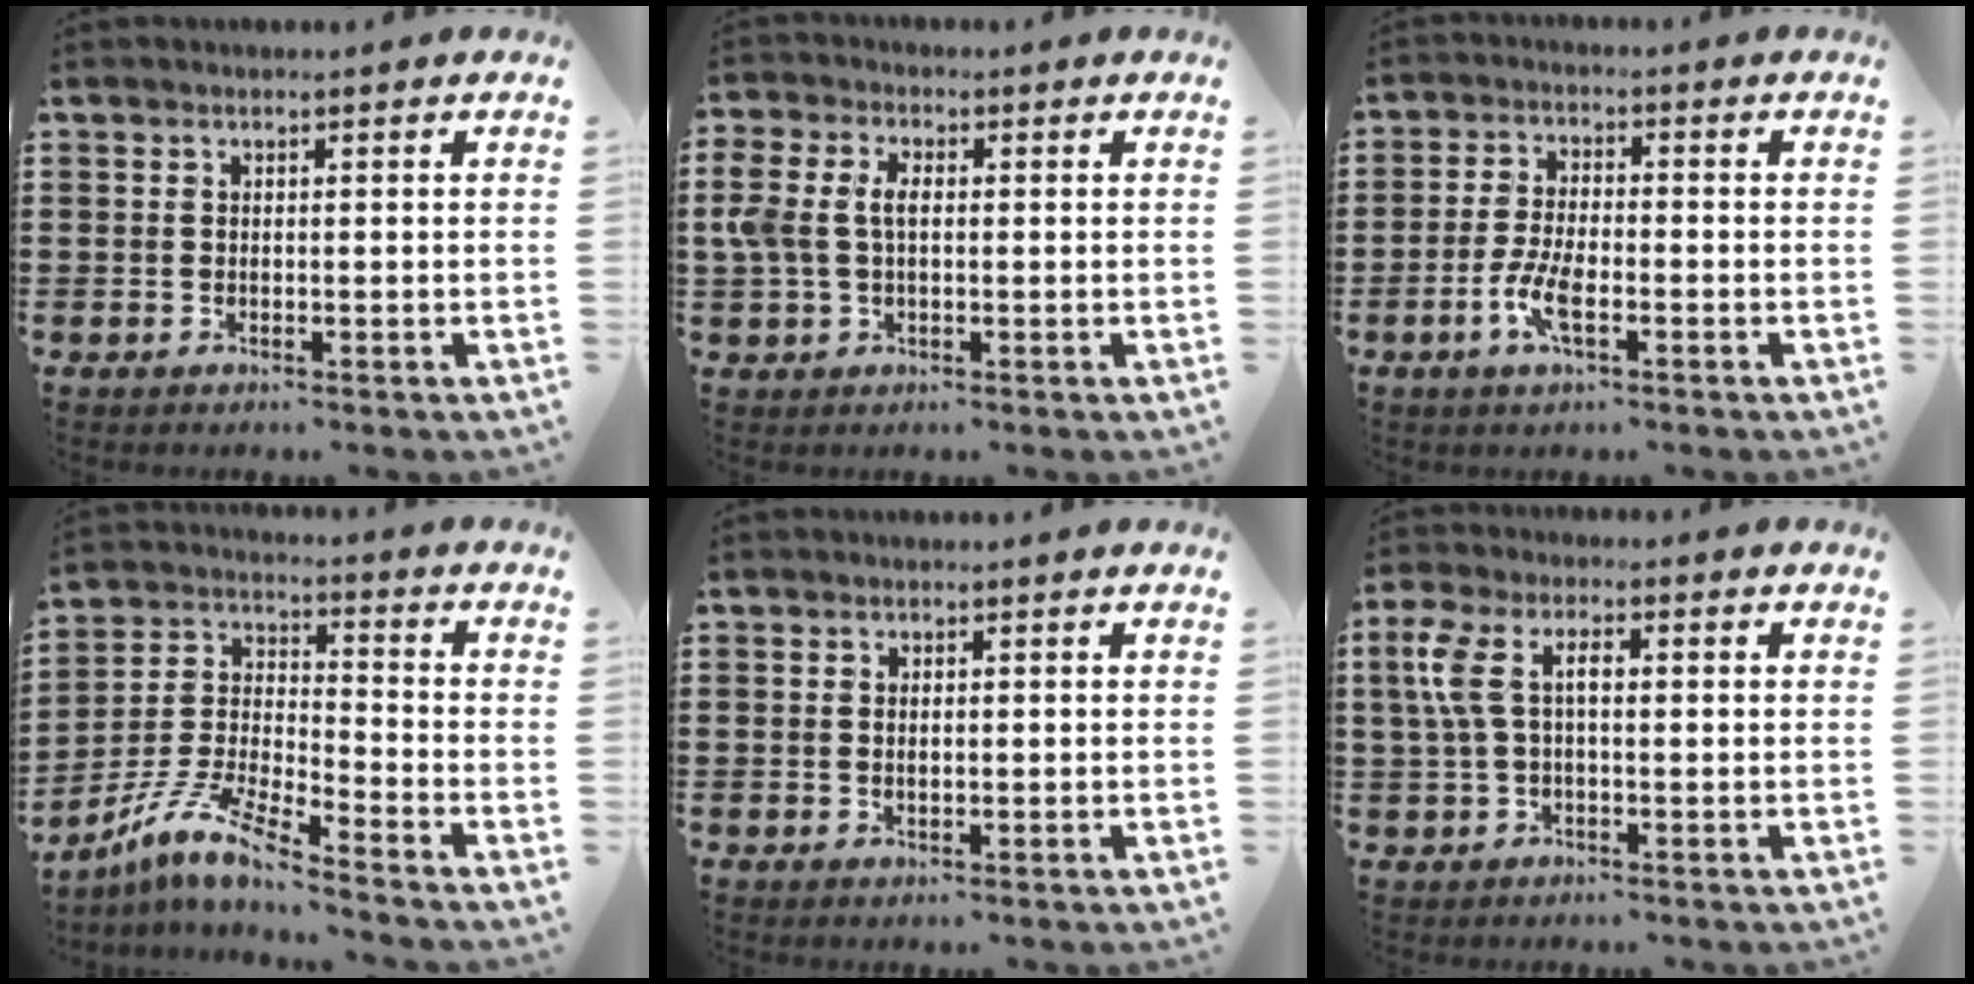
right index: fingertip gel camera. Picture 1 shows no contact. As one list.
[{"total": 5.1, "force": [0.5, 3.2, 4.0], "torque": [-0.106, 0.003, 0.000]}, {"total": 5.6, "force": [-2.3, 2.0, 4.8], "torque": [-0.105, -0.004, -0.046]}, {"total": 8.4, "force": [-7.1, 0.5, 4.4], "torque": [-0.119, -0.009, -0.151]}, {"total": 1.2, "force": [0.1, 0.6, 1.1], "torque": [-0.021, 0.006, 0.000]}, {"total": 6.2, "force": [0.4, 2.6, 5.6], "torque": [-0.137, 0.002, -0.004]}]